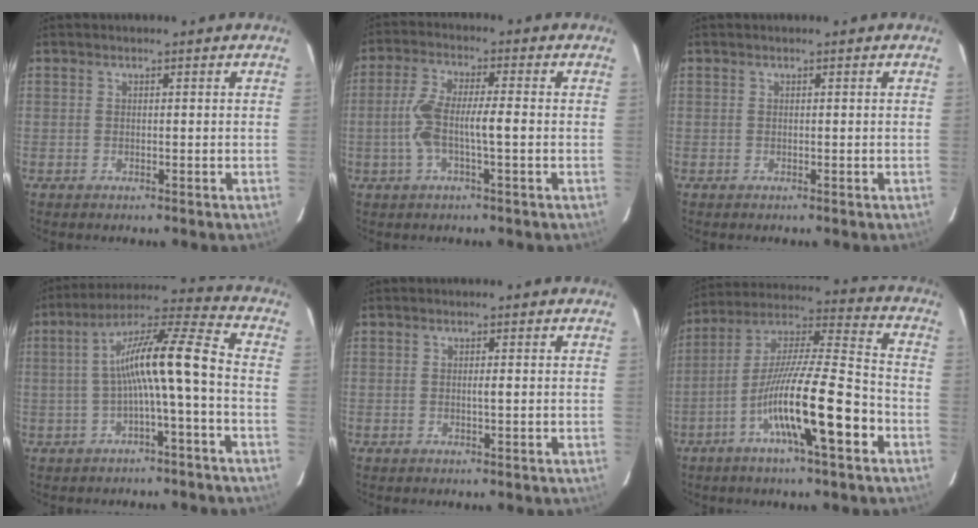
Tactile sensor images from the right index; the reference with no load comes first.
{"total": 7.3, "force": [-1.2, 1.2, 7.1], "torque": [-0.150, 0.017, -0.025]}
{"total": 0.0}
{"total": 11.2, "force": [-1.3, 0.1, 11.1], "torque": [-0.191, 0.033, -0.023]}
{"total": 0.7, "force": [0.0, -0.1, 0.7], "torque": [-0.012, -0.001, -0.002]}
{"total": 16.6, "force": [-6.9, 1.2, 15.1], "torque": [-0.275, -0.003, -0.121]}